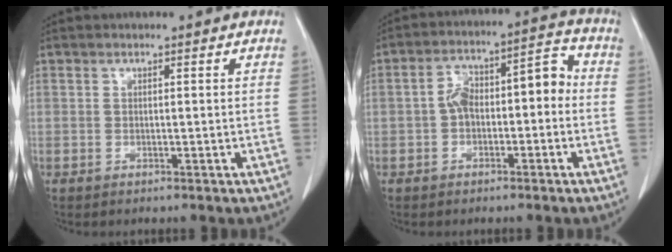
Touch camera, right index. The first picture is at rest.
{"total": 9.5, "force": [-1.0, 4.9, 8.1], "torque": [-0.136, 0.058, -0.016]}